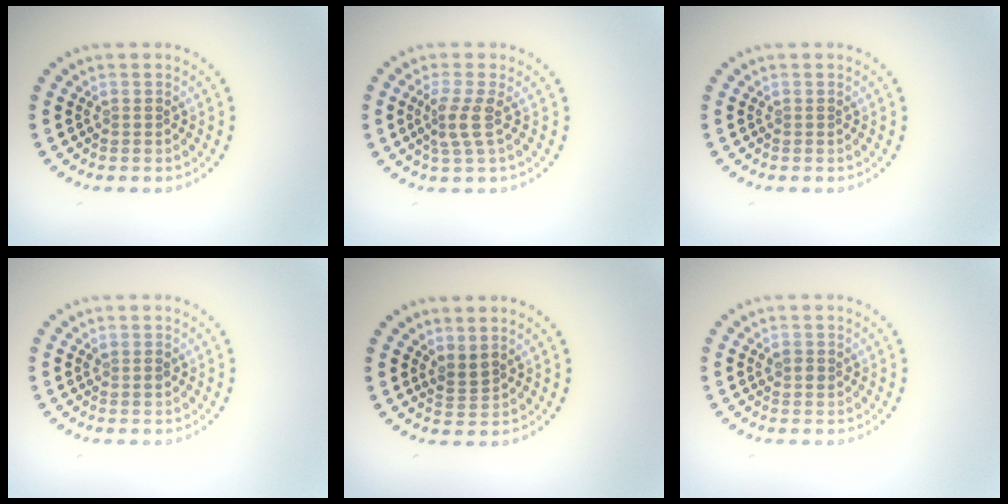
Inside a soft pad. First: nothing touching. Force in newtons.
{"total": 2.3, "press": 1.7, "slide": 1.6}
{"total": 0.0}
{"total": 0.7, "press": 0.7, "slide": 0.2}
{"total": 1.6, "press": 1.2, "slide": 1.0}
{"total": 1.1, "press": 1.1, "slide": 0.2}